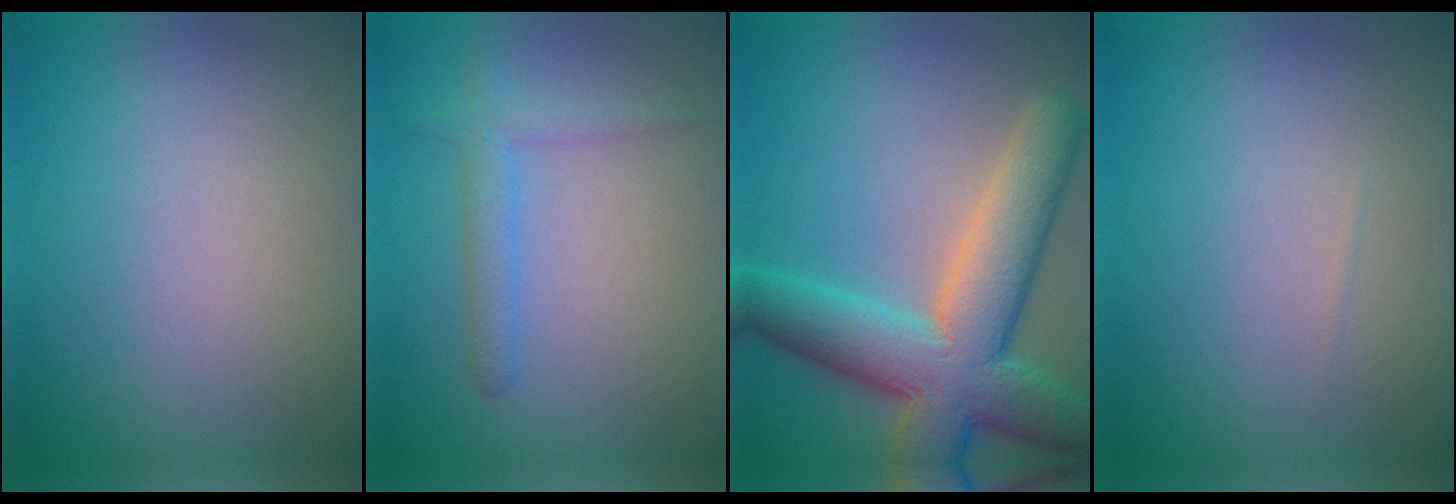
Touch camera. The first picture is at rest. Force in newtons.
{"total": 2.1, "press": 2.1, "slide": 0.2}
{"total": 10.2, "press": 10.2, "slide": 0.6}
{"total": 0.0}